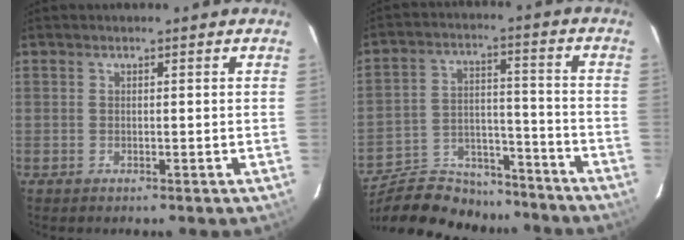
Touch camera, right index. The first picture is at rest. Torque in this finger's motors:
{"motor_torque": [-0.37, -0.56, -0.19, -0.11]}